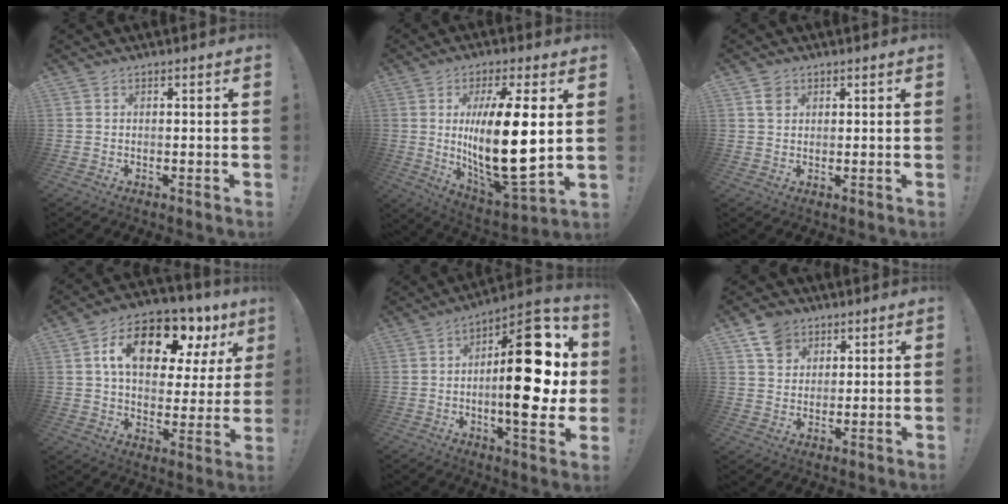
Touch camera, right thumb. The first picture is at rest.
{"total": 21.1, "force": [2.2, 7.0, 19.8], "torque": [-0.354, -0.026, 0.030]}
{"total": 2.5, "force": [1.3, 2.0, 0.7], "torque": [-0.004, -0.001, 0.023]}
{"total": 17.3, "force": [9.0, 8.7, 12.0], "torque": [-0.199, -0.044, 0.150]}
{"total": 24.6, "force": [0.1, 9.3, 22.8], "torque": [-0.319, 0.003, 0.004]}
{"total": 8.3, "force": [5.0, 6.2, 2.5], "torque": [-0.039, -0.023, 0.098]}